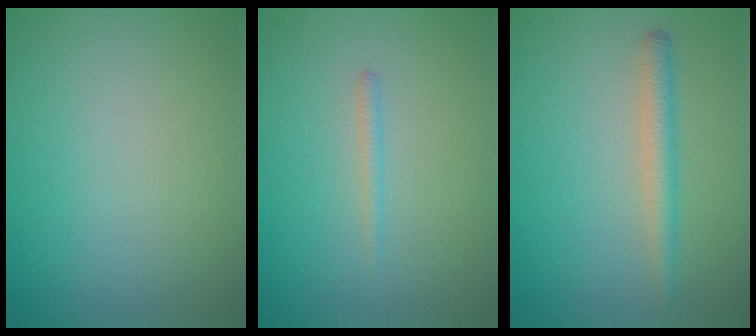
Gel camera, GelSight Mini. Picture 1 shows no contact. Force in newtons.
{"total": 0.8, "press": 0.8, "slide": 0.1}
{"total": 2.2, "press": 2.2, "slide": 0.0}